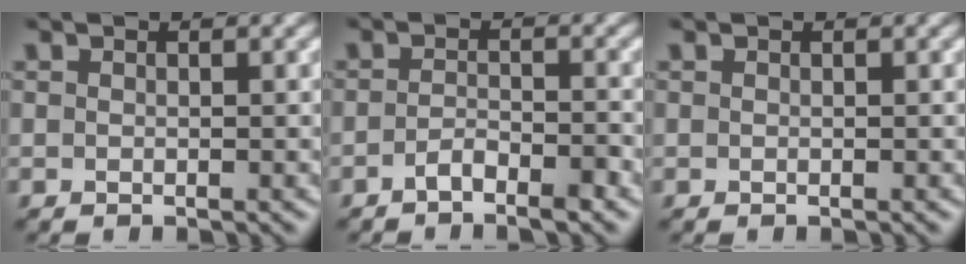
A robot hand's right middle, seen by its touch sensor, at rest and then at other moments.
{"total": 2.2, "force": [-1.6, 0.6, 1.4], "torque": [-0.023, 0.008, -0.029]}
{"total": 0.0}